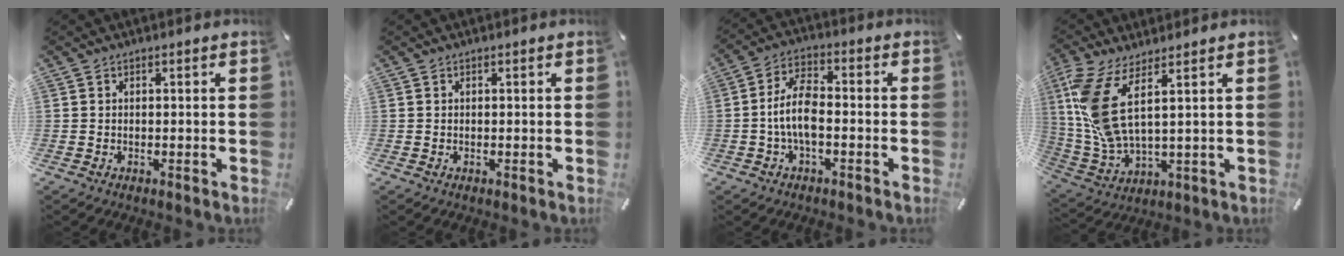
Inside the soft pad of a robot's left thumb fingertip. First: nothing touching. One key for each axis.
{"total": 0.0}
{"total": 8.7, "fx": -1.9, "fy": 4.0, "fz": 7.5, "tx": -0.151, "ty": 0.010, "tz": -0.036}
{"total": 11.5, "fx": 4.3, "fy": 3.2, "fz": 10.1, "tx": -0.240, "ty": -0.037, "tz": 0.074}